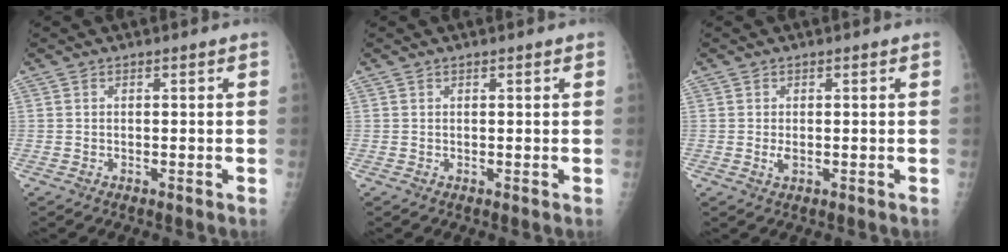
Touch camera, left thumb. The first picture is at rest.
{"total": 0.6, "force": [0.5, 0.1, 0.4], "torque": [-0.004, 0.000, 0.006]}
{"total": 1.4, "force": [-0.1, 0.7, 1.2], "torque": [-0.024, -0.004, -0.001]}